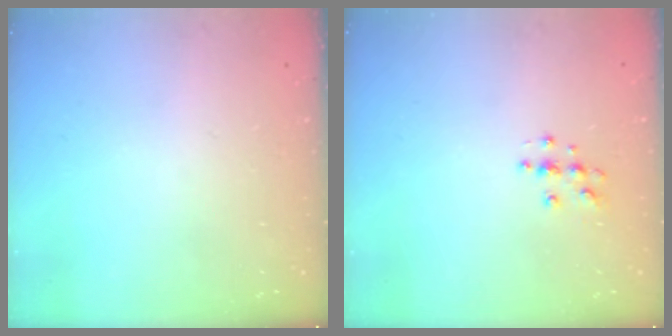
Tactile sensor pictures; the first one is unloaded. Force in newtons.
{"total": 5.4, "press": 5.3, "slide": 0.7}